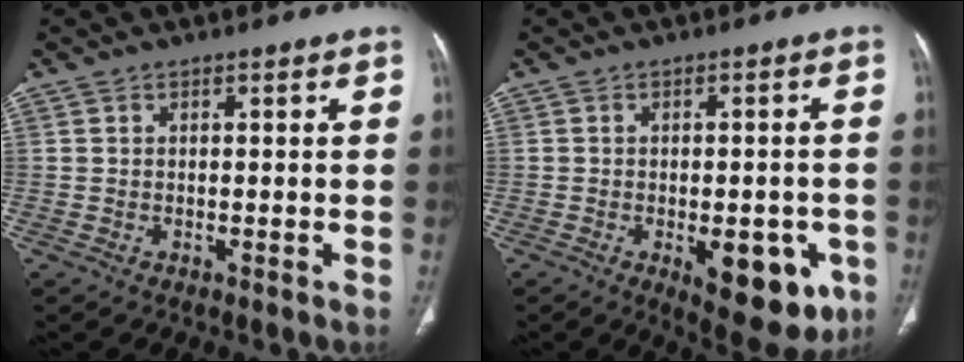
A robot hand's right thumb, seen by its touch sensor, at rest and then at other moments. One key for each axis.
{"total": 12.6, "fx": -4.6, "fy": 5.9, "fz": 10.2, "tx": -0.099, "ty": 0.002, "tz": -0.046}